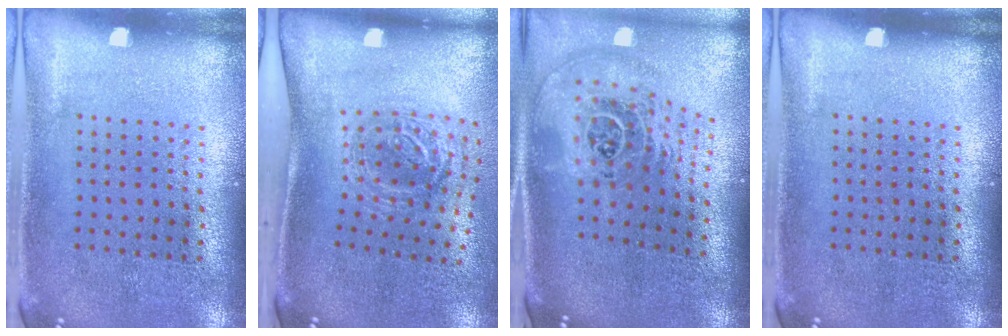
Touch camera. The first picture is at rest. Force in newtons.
{"total": 1.3, "press": 1.1, "slide": 0.7}
{"total": 2.7, "press": 1.8, "slide": 1.9}
{"total": 0.0}